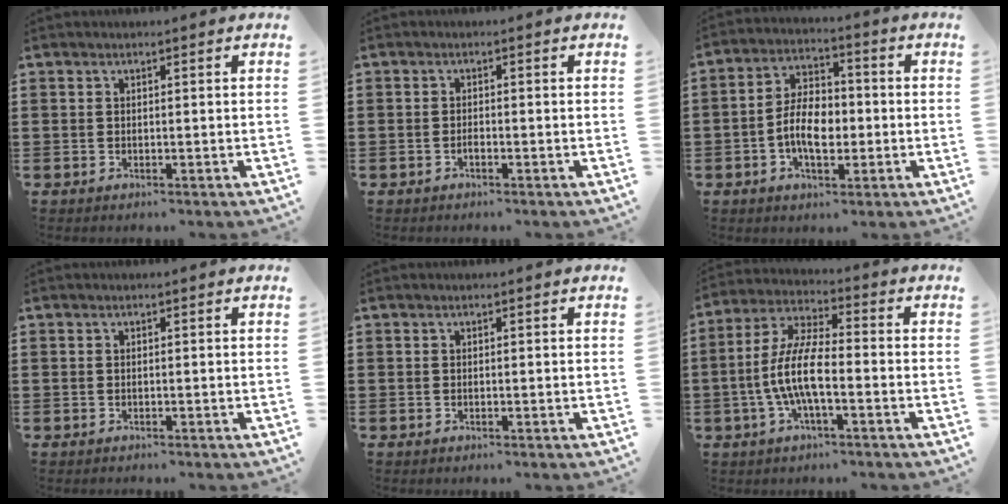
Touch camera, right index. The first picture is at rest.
{"total": 0.9, "force": [-0.6, 0.3, 0.7], "torque": [-0.015, -0.005, -0.009]}
{"total": 7.3, "force": [-1.5, 4.2, 5.8], "torque": [-0.118, 0.004, -0.033]}
{"total": 0.0}
{"total": 0.0}
{"total": 8.5, "force": [-2.4, 2.3, 7.8], "torque": [-0.182, -0.012, -0.052]}